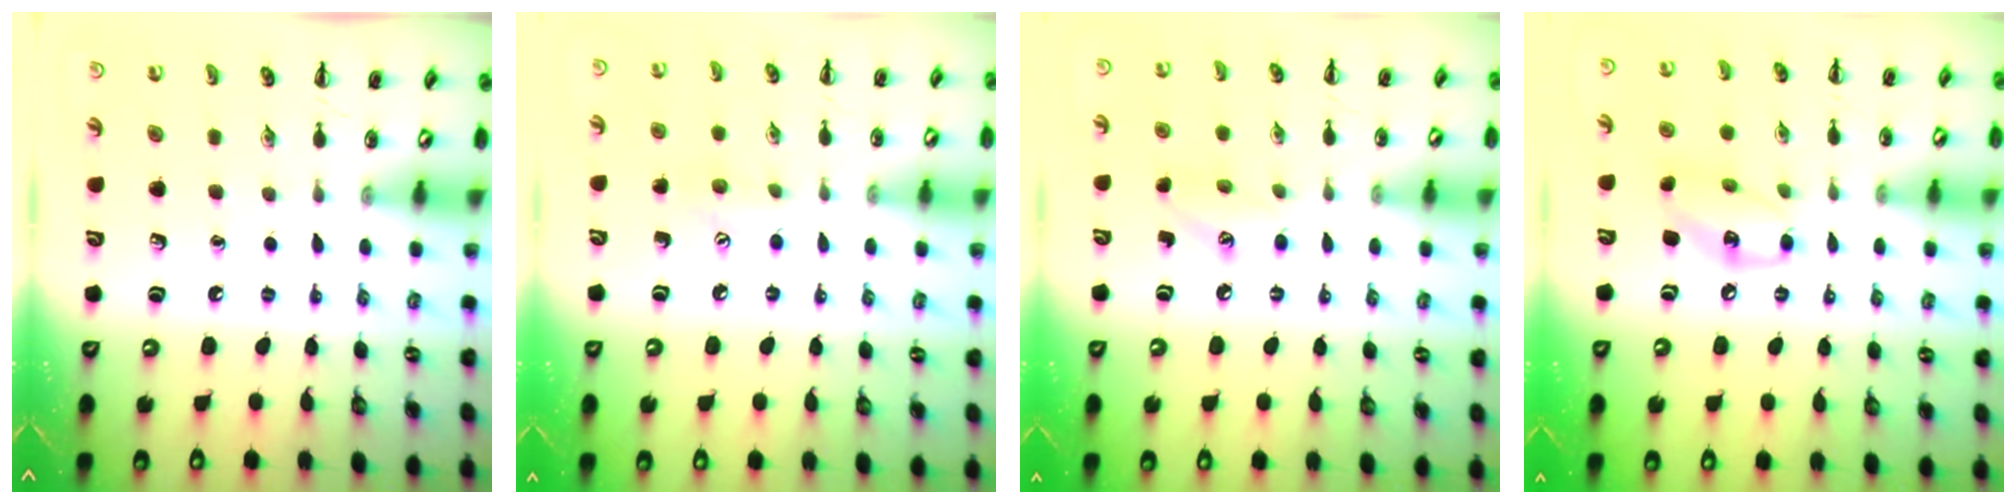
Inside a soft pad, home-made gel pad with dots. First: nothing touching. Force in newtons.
{"total": 6.7, "press": 6.5, "slide": 1.7}
{"total": 8.1, "press": 7.9, "slide": 1.8}
{"total": 10.5, "press": 10.5, "slide": 1.0}